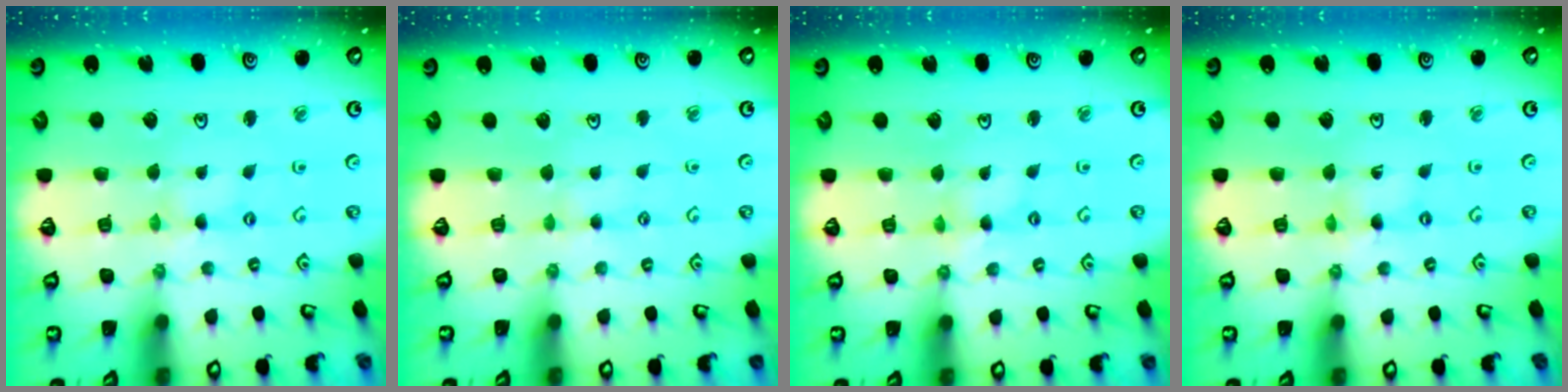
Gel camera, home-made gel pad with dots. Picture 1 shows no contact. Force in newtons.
{"total": 1.5, "press": 1.5, "slide": 0.3}
{"total": 0.0}
{"total": 0.5, "press": 0.5, "slide": 0.2}